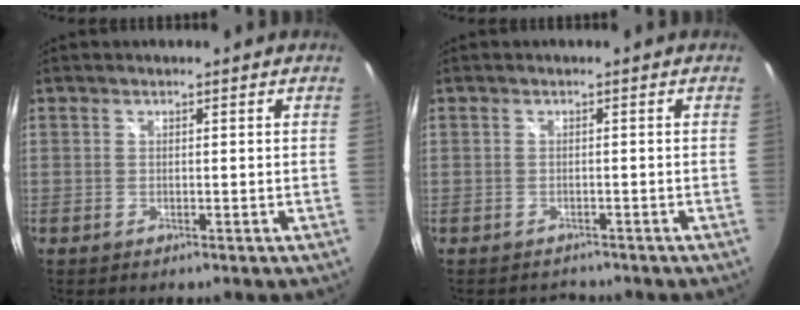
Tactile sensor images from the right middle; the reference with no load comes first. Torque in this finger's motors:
{"motor_torque": [-1.21, 0.36, -0.38, -0.12]}